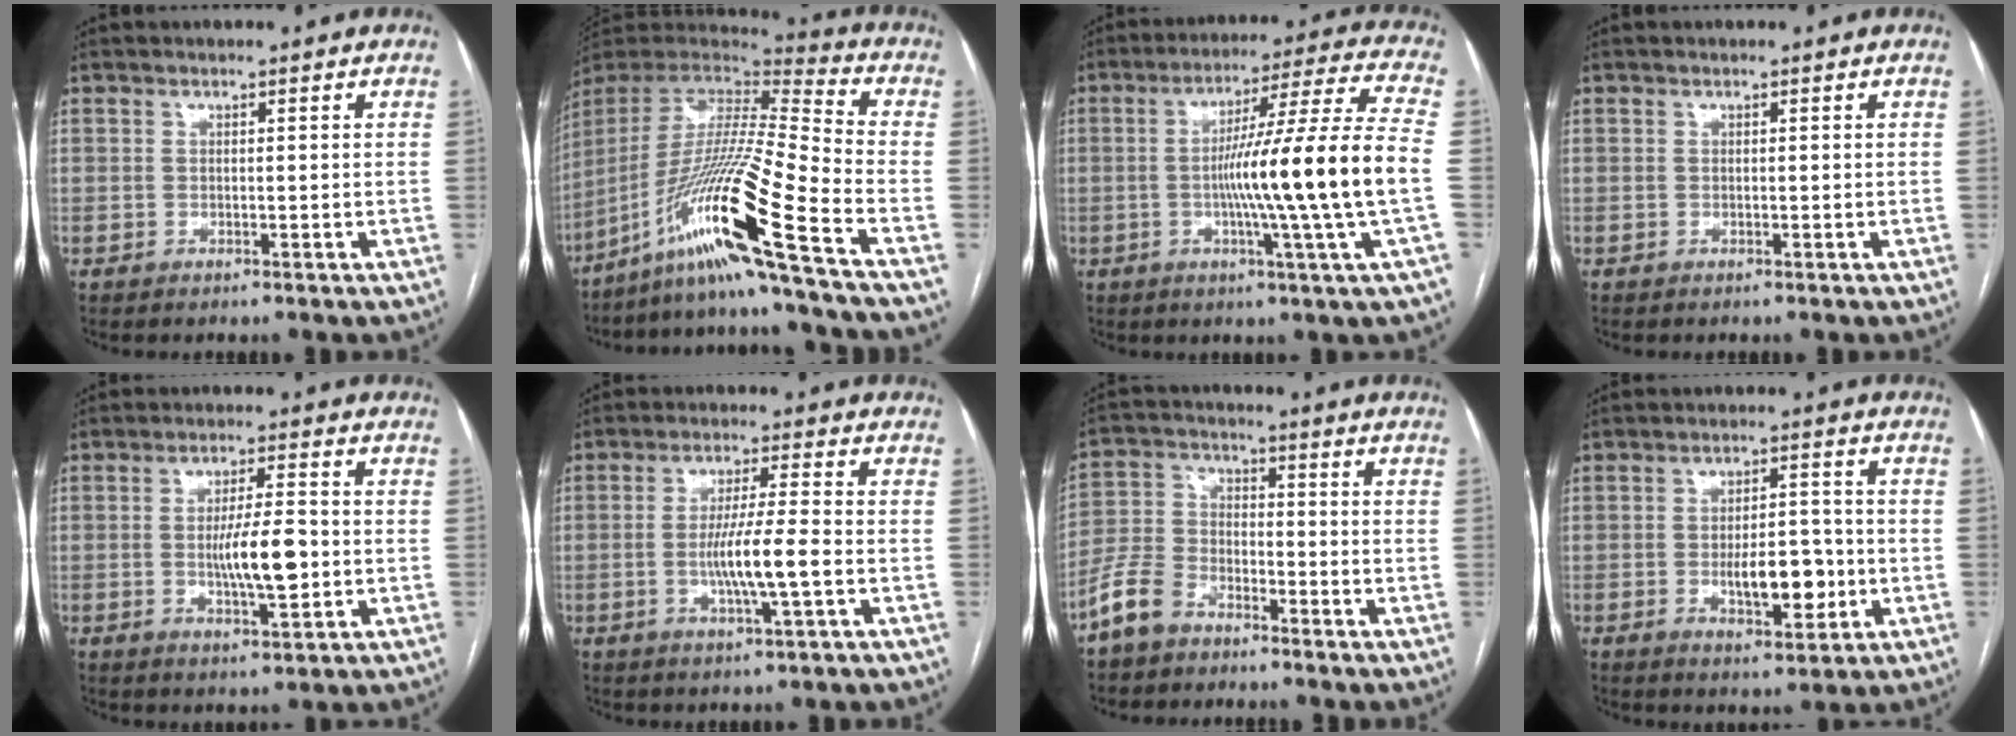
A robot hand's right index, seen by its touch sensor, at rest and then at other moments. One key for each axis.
{"total": 22.2, "fx": -12.9, "fy": -2.2, "fz": 17.9, "tx": -0.373, "ty": -0.029, "tz": -0.248}
{"total": 17.8, "fx": -2.4, "fy": -2.5, "fz": 17.5, "tx": -0.272, "ty": -0.006, "tz": -0.050}
{"total": 0.0}
{"total": 7.7, "fx": -0.9, "fy": 1.5, "fz": 7.5, "tx": -0.132, "ty": -0.003, "tz": -0.015}
{"total": 7.7, "fx": -1.7, "fy": -0.1, "fz": 7.5, "tx": -0.141, "ty": -0.005, "tz": -0.032}
{"total": 7.0, "fx": -5.3, "fy": 3.7, "fz": 2.8, "tx": -0.077, "ty": 0.001, "tz": -0.114}
{"total": 8.0, "fx": -1.9, "fy": 3.2, "fz": 7.1, "tx": -0.111, "ty": 0.003, "tz": -0.023}